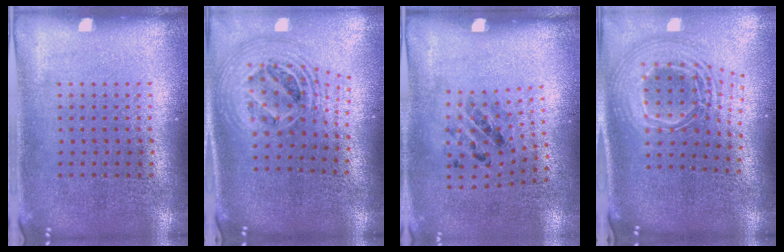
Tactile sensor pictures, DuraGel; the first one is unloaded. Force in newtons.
{"total": 2.5, "press": 1.8, "slide": 1.7}
{"total": 1.2, "press": 0.6, "slide": 1.1}
{"total": 2.6, "press": 1.8, "slide": 1.8}